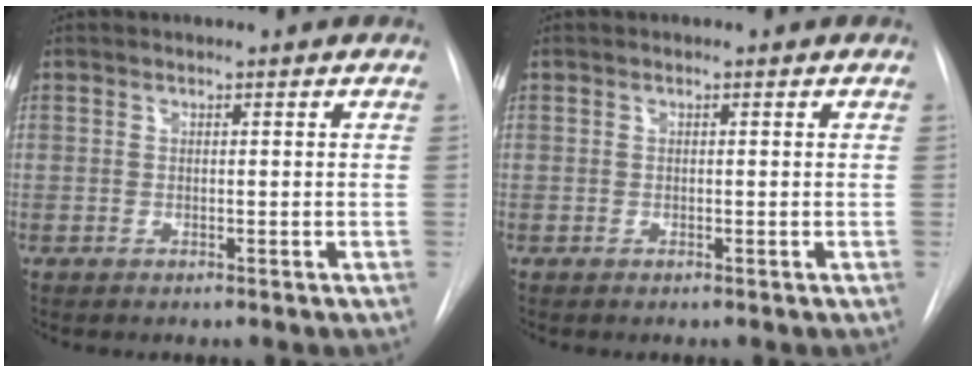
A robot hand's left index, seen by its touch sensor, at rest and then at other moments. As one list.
[{"total": 0.0}]